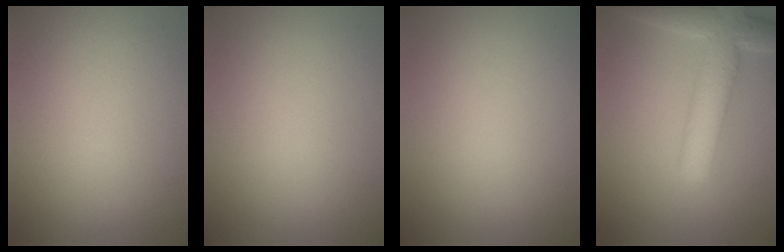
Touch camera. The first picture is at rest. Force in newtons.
{"total": 0.0}
{"total": 0.0}
{"total": 6.2, "press": 6.2, "slide": 0.3}